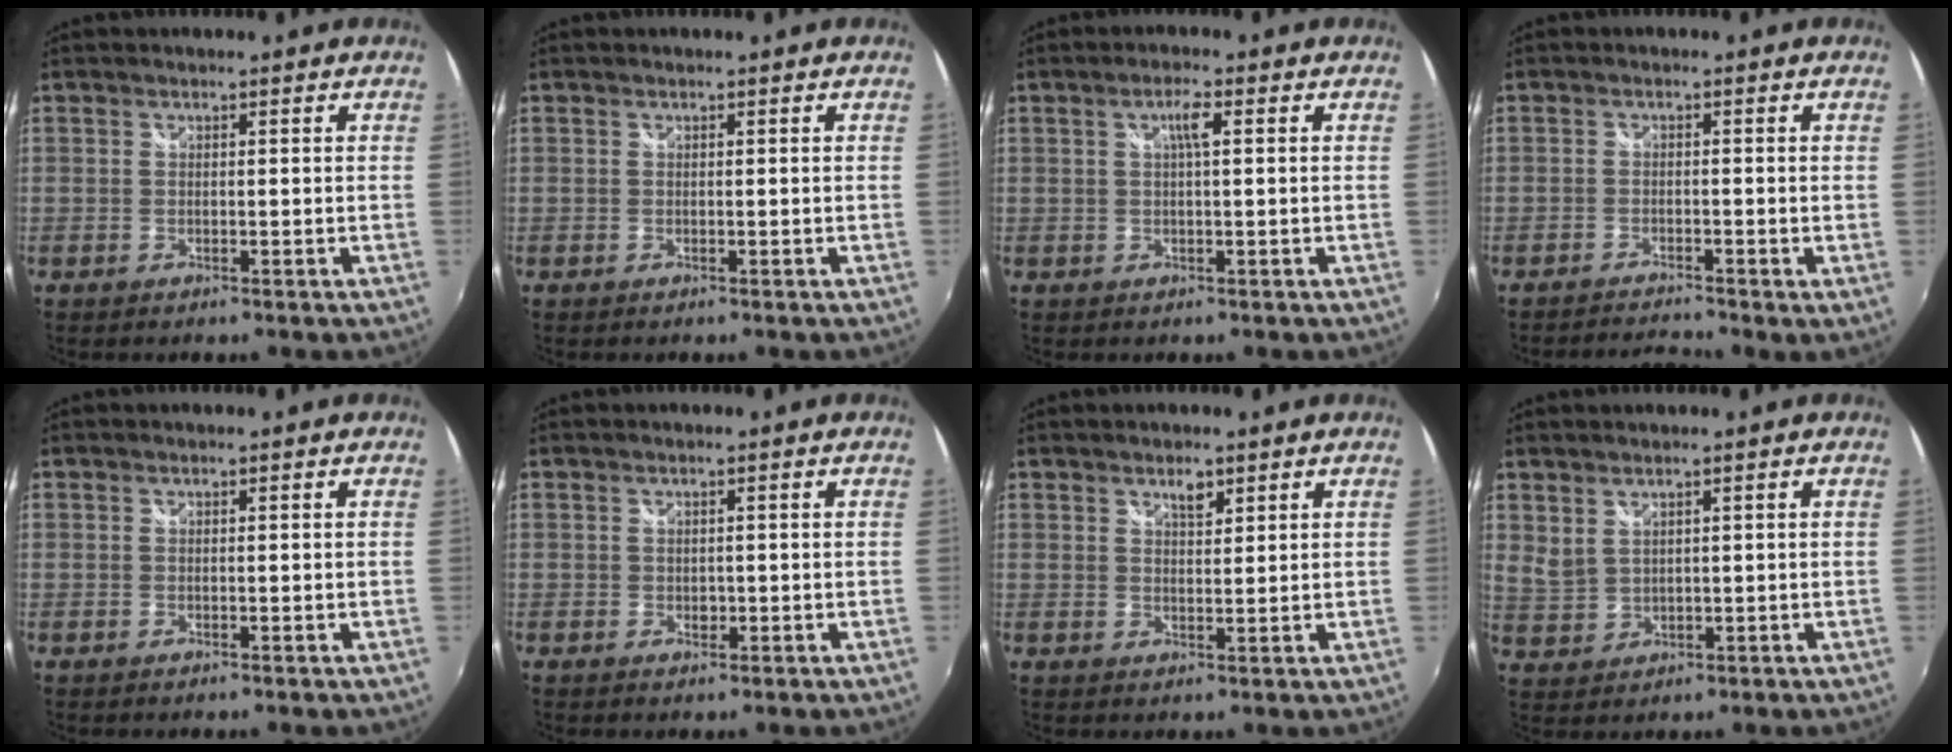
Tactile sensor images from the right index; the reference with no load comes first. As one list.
[{"total": 0.0}, {"total": 2.7, "force": [0.7, 0.2, 2.6], "torque": [-0.049, 0.006, 0.011]}, {"total": 2.4, "force": [-2.3, 0.1, 0.8], "torque": [-0.023, -0.006, -0.048]}, {"total": 0.0}, {"total": 1.2, "force": [-0.2, 1.1, 0.4], "torque": [-0.004, -0.002, -0.002]}, {"total": 2.5, "force": [1.7, 1.0, 1.5], "torque": [-0.022, 0.003, 0.030]}, {"total": 3.0, "force": [2.1, 1.6, 1.5], "torque": [-0.030, -0.002, 0.047]}]